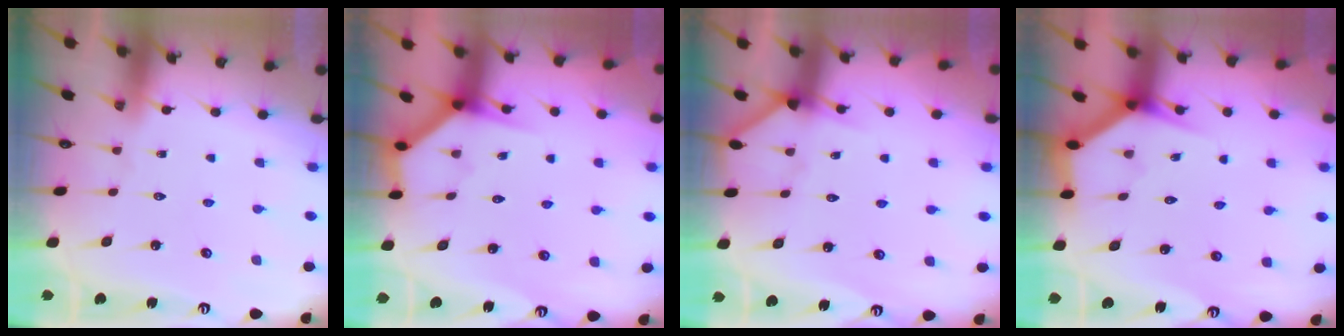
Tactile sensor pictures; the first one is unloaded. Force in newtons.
{"total": 3.8, "press": 3.8, "slide": 0.1}
{"total": 4.8, "press": 4.8, "slide": 0.3}
{"total": 3.4, "press": 3.4, "slide": 0.3}